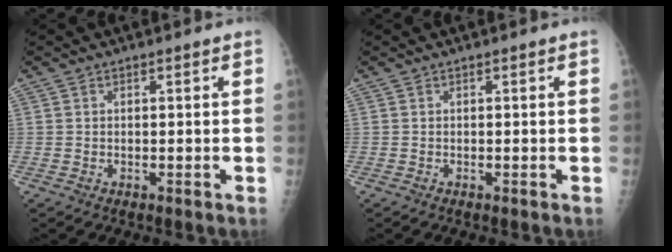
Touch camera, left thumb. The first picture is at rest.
{"total": 0.0}